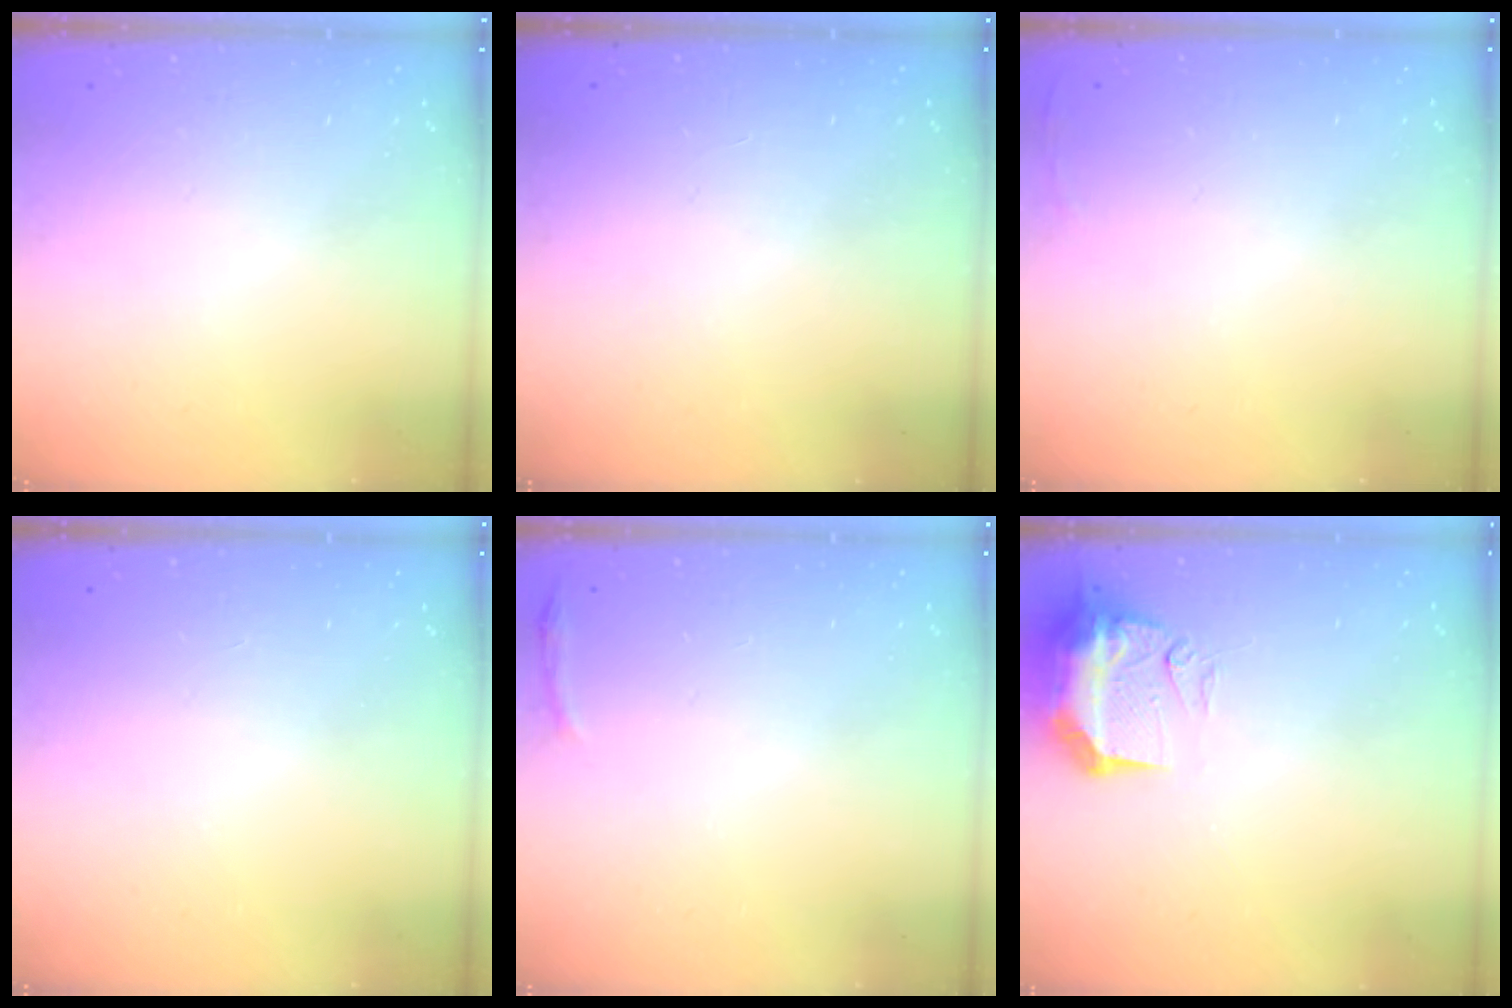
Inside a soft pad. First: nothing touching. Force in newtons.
{"total": 0.0}
{"total": 2.5, "press": 2.4, "slide": 0.9}
{"total": 0.0}
{"total": 3.0, "press": 1.9, "slide": 2.3}
{"total": 11.0, "press": 10.9, "slide": 1.1}